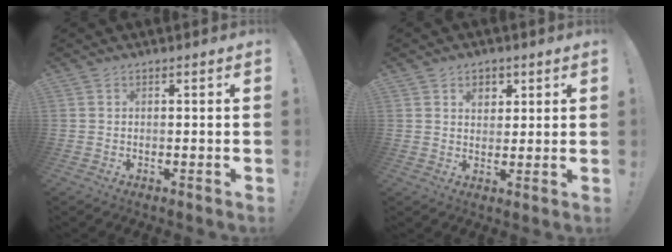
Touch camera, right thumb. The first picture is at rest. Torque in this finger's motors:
{"motor_torque": [-0.02, 0.15, 0.42, 0.19, -0.03]}